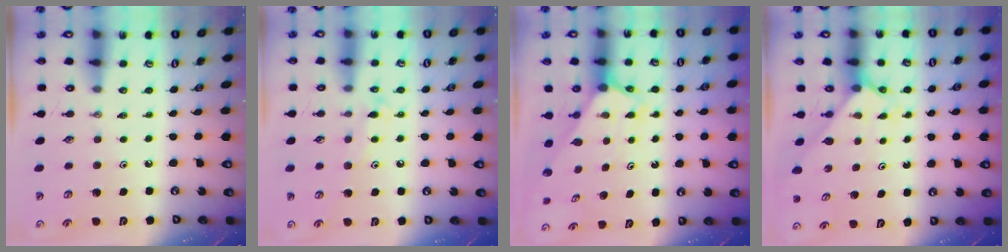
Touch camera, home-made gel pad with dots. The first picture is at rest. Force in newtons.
{"total": 9.0, "press": 9.0, "slide": 0.7}
{"total": 2.2, "press": 2.2, "slide": 0.2}
{"total": 2.3, "press": 2.3, "slide": 0.2}